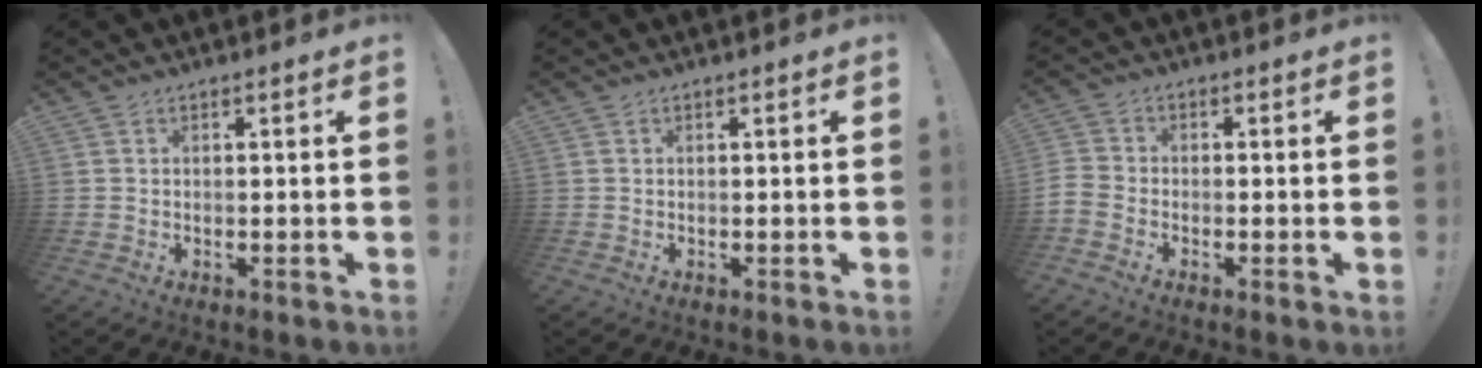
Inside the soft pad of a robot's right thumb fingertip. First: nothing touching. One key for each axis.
{"total": 0.0}
{"total": 3.1, "fx": -1.9, "fy": 1.9, "fz": 1.4, "tx": -0.035, "ty": 0.003, "tz": -0.036}